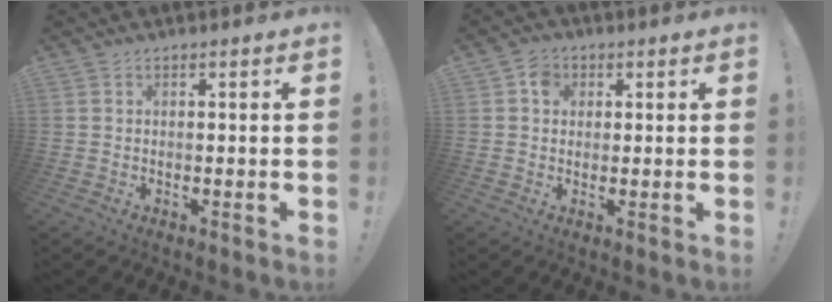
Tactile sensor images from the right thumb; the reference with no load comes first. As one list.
[{"total": 4.4, "force": [1.2, 3.7, 1.9], "torque": [-0.023, 0.004, 0.020]}]